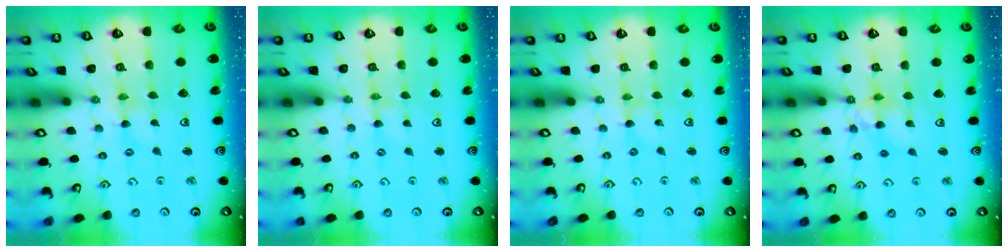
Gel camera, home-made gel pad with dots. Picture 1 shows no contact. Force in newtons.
{"total": 0.5, "press": 0.5, "slide": 0.2}
{"total": 0.0}
{"total": 8.5, "press": 8.4, "slide": 0.8}